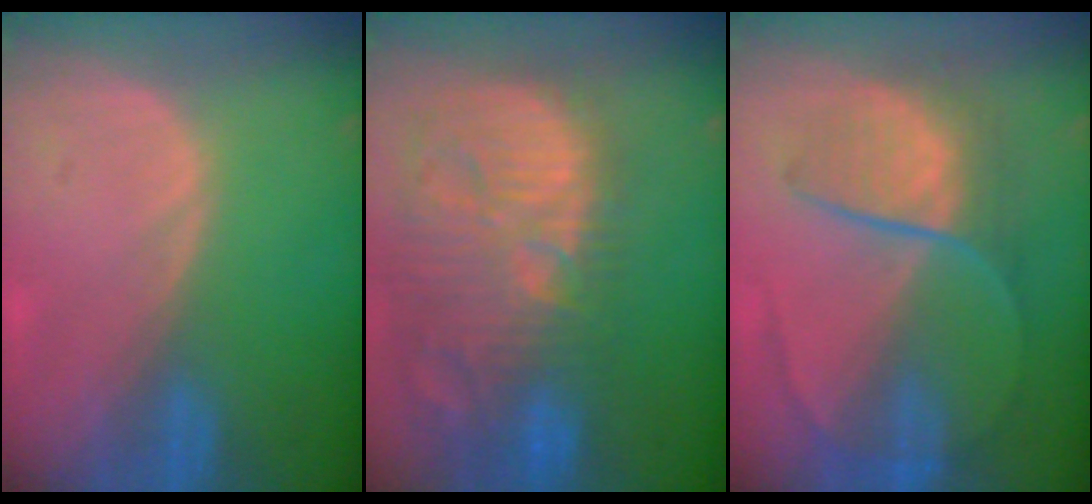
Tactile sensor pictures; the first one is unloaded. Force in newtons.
{"total": 15.0, "press": 13.0, "slide": 7.4}
{"total": 8.1, "press": 7.3, "slide": 3.5}